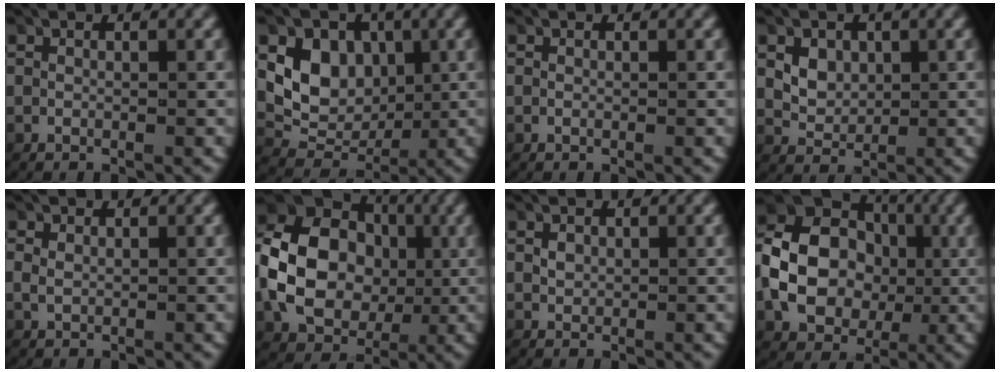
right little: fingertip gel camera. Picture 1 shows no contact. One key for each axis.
{"total": 8.1, "fx": 0.6, "fy": 6.7, "fz": 4.5, "tx": -0.077, "ty": -0.014, "tz": 0.018}
{"total": 0.0}
{"total": 2.9, "fx": 0.6, "fy": 2.4, "fz": 1.5, "tx": -0.030, "ty": -0.005, "tz": 0.017}
{"total": 1.1, "fx": 0.3, "fy": 0.9, "fz": 0.5, "tx": -0.018, "ty": -0.002, "tz": 0.012}
{"total": 11.8, "fx": 0.5, "fy": 9.5, "fz": 7.1, "tx": -0.163, "ty": -0.012, "tz": 0.016}
{"total": 0.7, "fx": 0.2, "fy": 0.5, "fz": 0.5, "tx": -0.012, "ty": -0.001, "tz": 0.011}
{"total": 9.9, "fx": 0.2, "fy": 8.0, "fz": 5.9, "tx": -0.127, "ty": -0.010, "tz": 0.011}